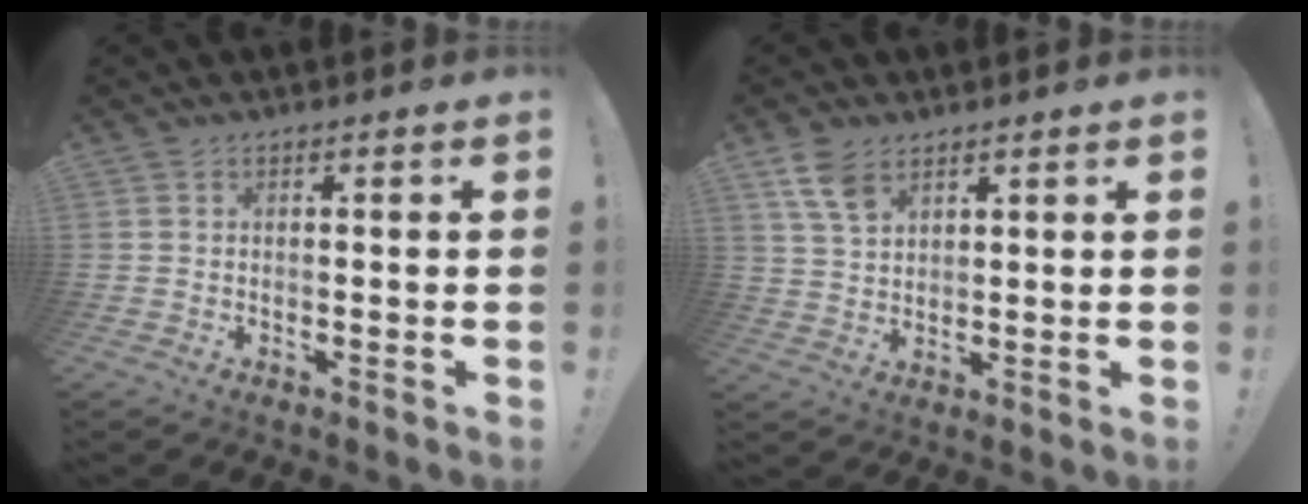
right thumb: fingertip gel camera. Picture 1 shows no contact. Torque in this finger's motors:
{"motor_torque": [-0.40, 0.21, 0.59, 0.12, 0.00]}